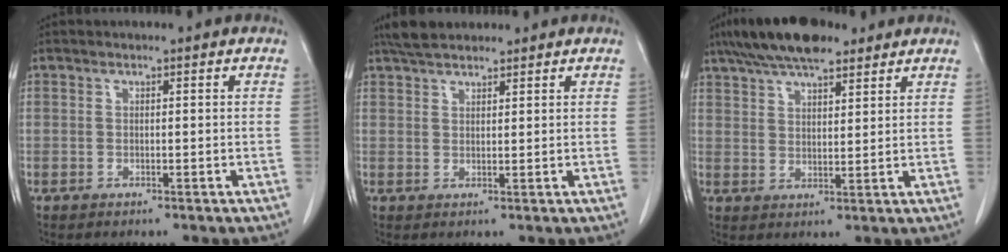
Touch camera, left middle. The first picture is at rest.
{"total": 5.2, "force": [4.5, 1.5, 2.1], "torque": [-0.041, 0.023, 0.081]}
{"total": 11.8, "force": [9.1, 3.3, 6.7], "torque": [-0.119, 0.027, 0.157]}